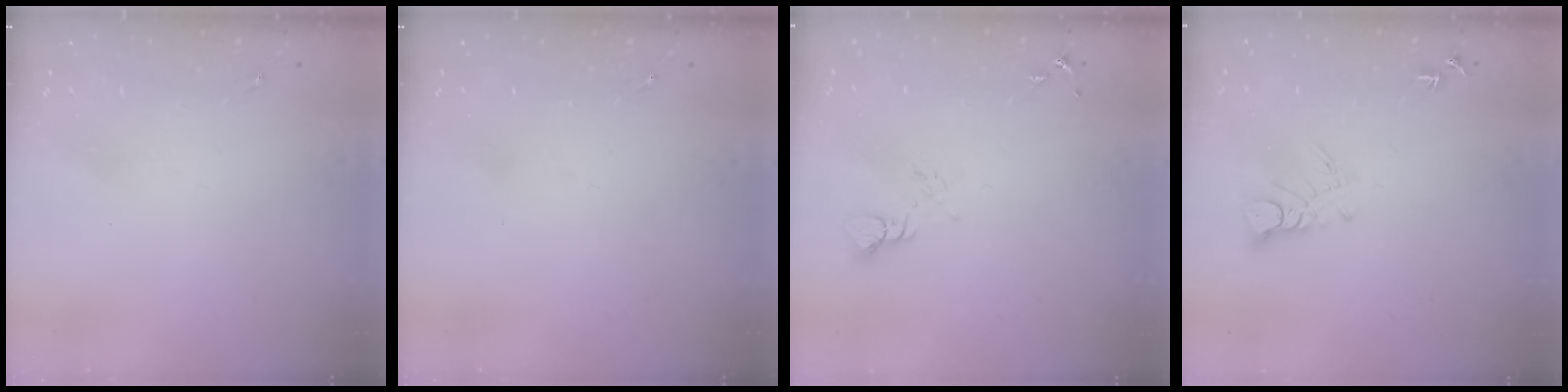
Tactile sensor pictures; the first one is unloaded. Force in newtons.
{"total": 0.0}
{"total": 3.7, "press": 3.7, "slide": 0.1}
{"total": 5.3, "press": 5.3, "slide": 0.3}